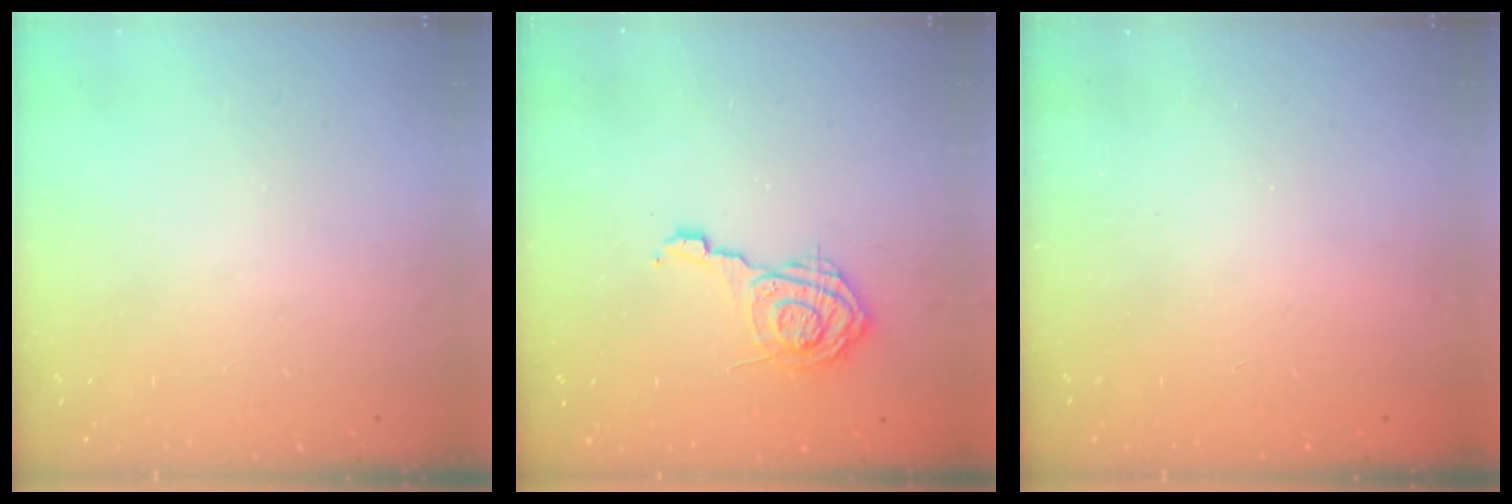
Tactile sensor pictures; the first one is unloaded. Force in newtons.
{"total": 11.2, "press": 11.2, "slide": 1.3}
{"total": 2.3, "press": 2.2, "slide": 0.7}